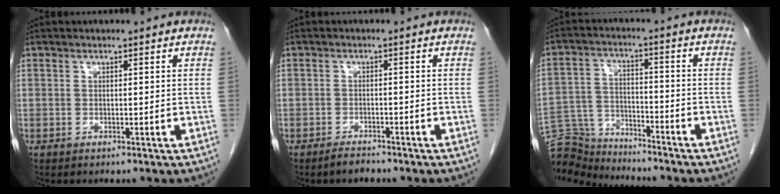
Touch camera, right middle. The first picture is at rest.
{"total": 1.9, "force": [-1.7, 0.4, 0.6], "torque": [-0.016, -0.002, -0.028]}
{"total": 10.3, "force": [-10.2, 1.4, 0.5], "torque": [-0.015, 0.015, -0.187]}